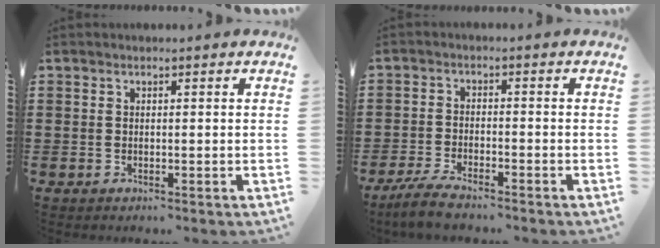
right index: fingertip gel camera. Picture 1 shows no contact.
{"total": 4.0, "force": [-3.7, 0.3, 1.7], "torque": [-0.049, -0.006, -0.077]}